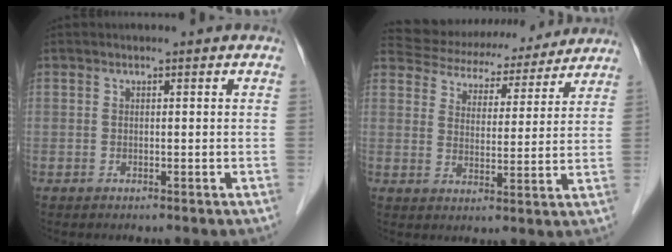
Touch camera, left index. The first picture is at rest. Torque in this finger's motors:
{"motor_torque": [-0.17, -0.90, 0.28, 0.00]}